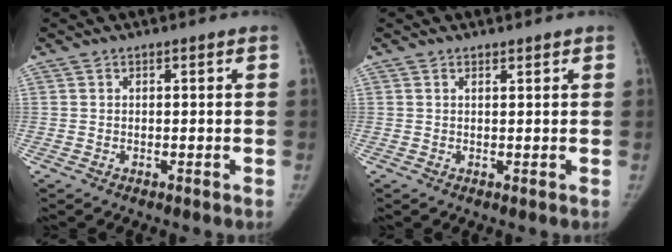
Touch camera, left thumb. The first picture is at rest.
{"total": 0.8, "force": [0.6, 0.3, 0.3], "torque": [-0.006, -0.005, 0.010]}